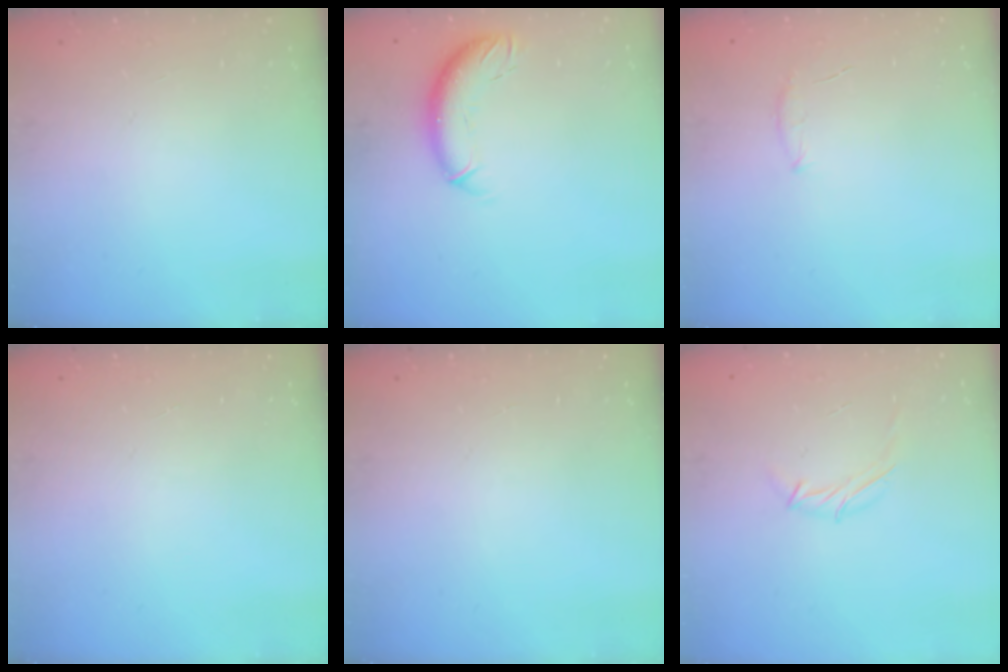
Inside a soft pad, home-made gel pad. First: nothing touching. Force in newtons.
{"total": 9.2, "press": 9.0, "slide": 1.9}
{"total": 4.5, "press": 4.5, "slide": 0.9}
{"total": 0.0}
{"total": 0.0}
{"total": 5.7, "press": 5.7, "slide": 0.6}